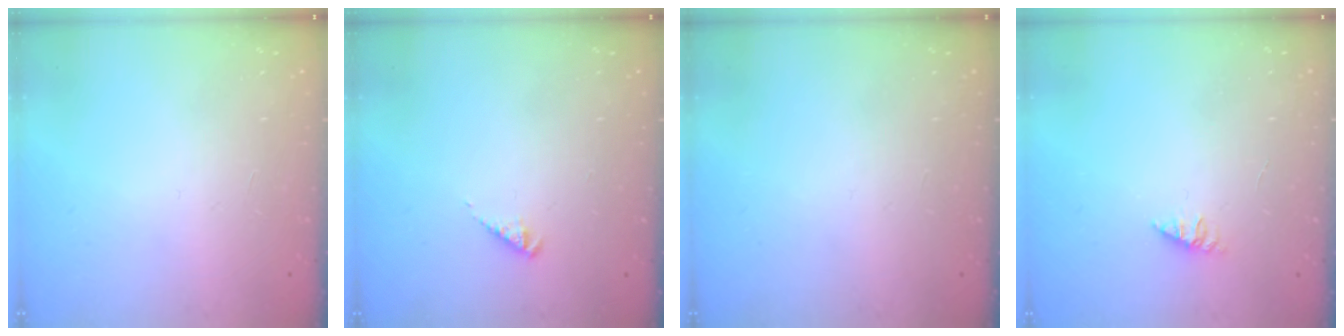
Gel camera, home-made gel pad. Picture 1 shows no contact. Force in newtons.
{"total": 2.4, "press": 2.4, "slide": 0.3}
{"total": 0.0}
{"total": 1.6, "press": 1.6, "slide": 0.4}